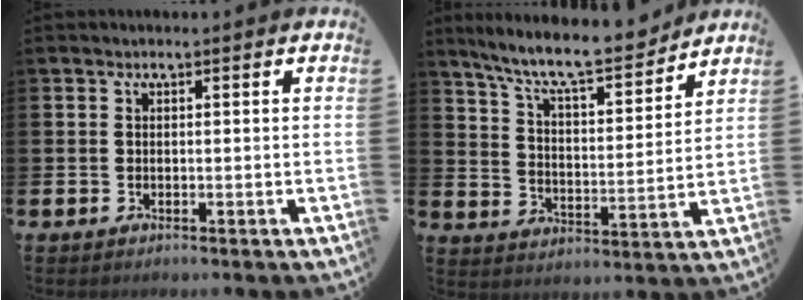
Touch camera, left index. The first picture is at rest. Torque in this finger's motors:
{"motor_torque": [0.21, -0.47, 0.71, 0.21]}